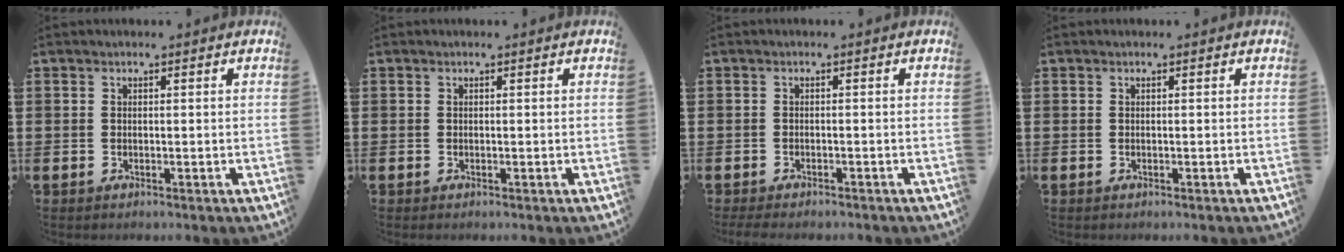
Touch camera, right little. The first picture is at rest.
{"total": 0.0}
{"total": 1.0, "force": [-0.9, 0.1, 0.4], "torque": [-0.008, 0.000, -0.019]}
{"total": 0.0}